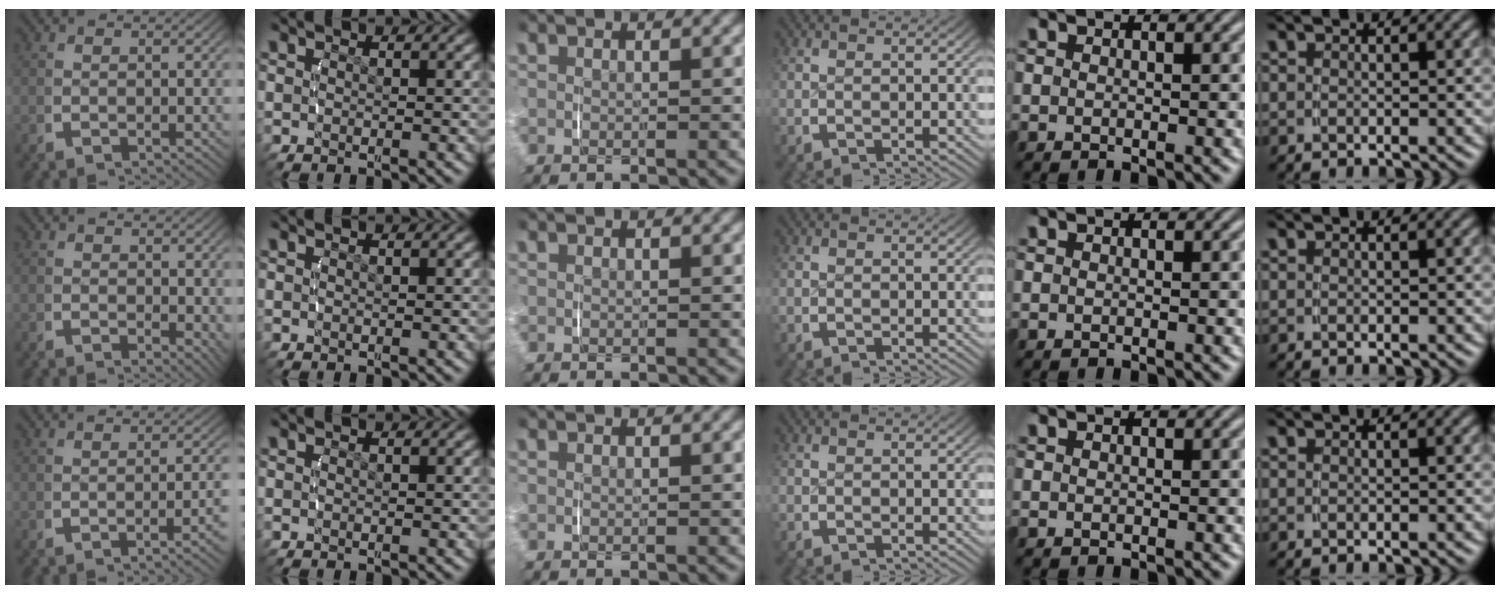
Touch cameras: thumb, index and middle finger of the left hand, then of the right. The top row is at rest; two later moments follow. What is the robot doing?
{"motion": "lift_and_place", "object": "measuring cup"}